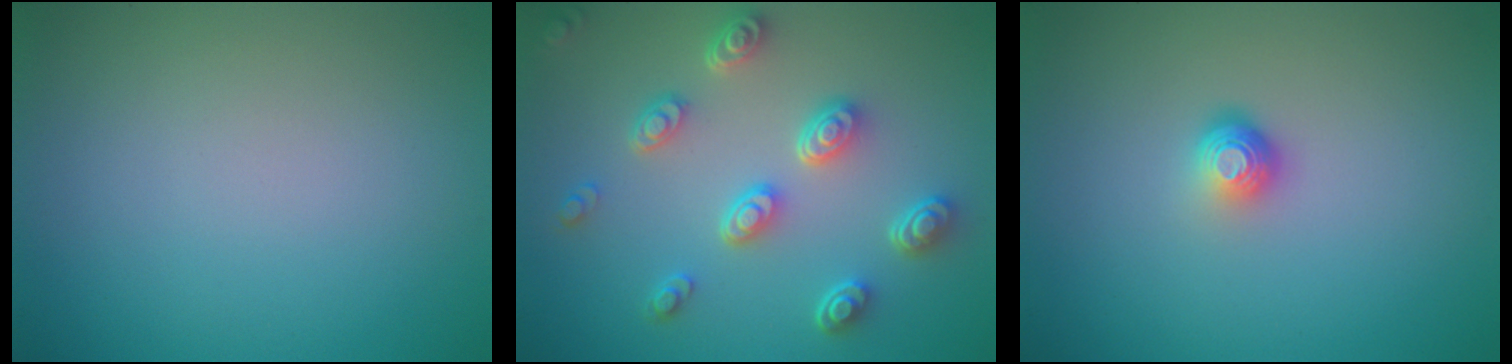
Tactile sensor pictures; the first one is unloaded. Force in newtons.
{"total": 4.9, "press": 3.7, "slide": 3.2}
{"total": 1.8, "press": 1.2, "slide": 1.4}